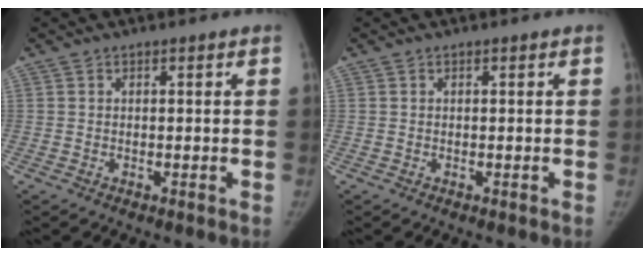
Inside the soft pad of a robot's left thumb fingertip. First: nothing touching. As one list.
[{"total": 0.0}]